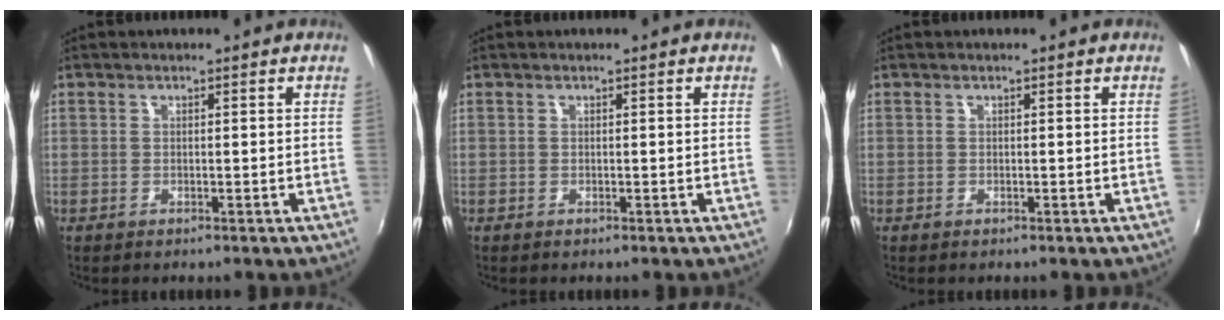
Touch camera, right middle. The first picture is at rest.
{"total": 0.0}
{"total": 0.0}